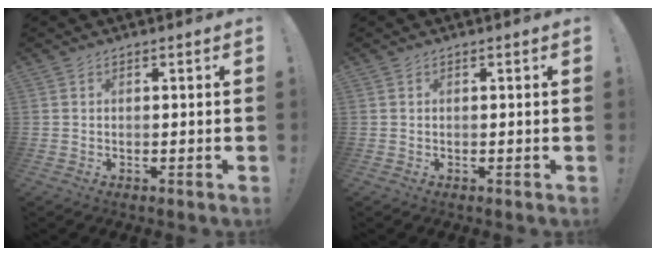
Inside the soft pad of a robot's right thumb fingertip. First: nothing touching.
{"total": 0.0}